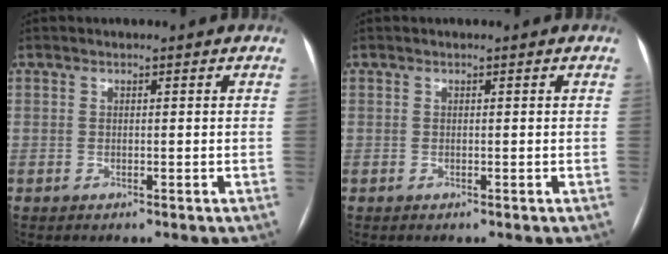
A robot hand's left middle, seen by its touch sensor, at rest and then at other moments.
{"total": 0.0}